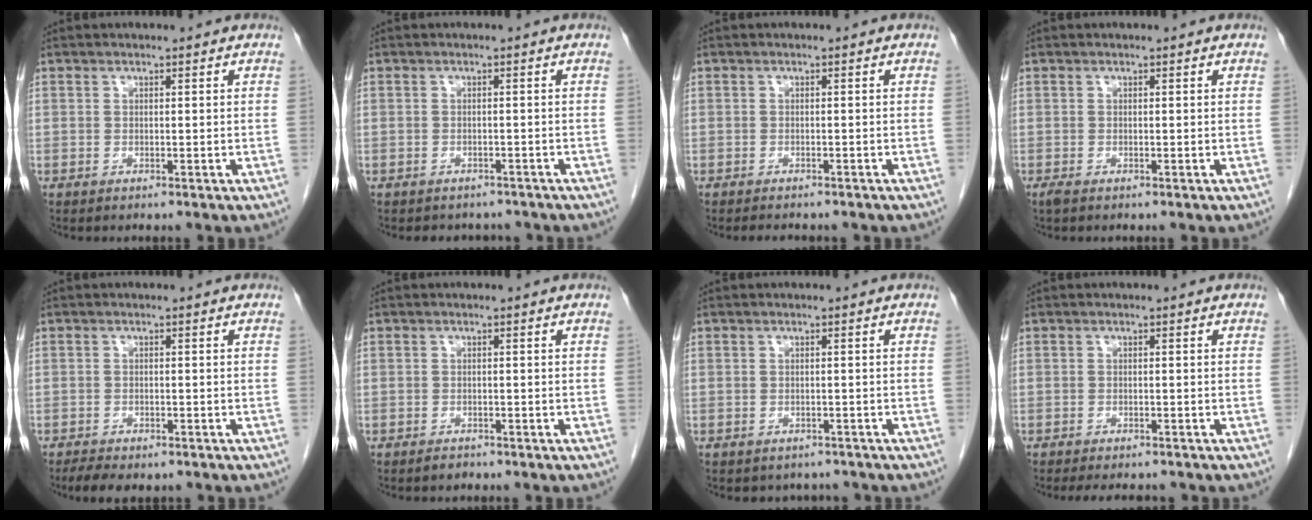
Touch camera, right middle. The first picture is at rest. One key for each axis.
{"total": 4.3, "fx": -3.8, "fy": 2.0, "fz": 0.4, "tx": -0.005, "ty": 0.007, "tz": -0.045}
{"total": 3.9, "fx": -3.4, "fy": 1.1, "fz": 1.5, "tx": -0.021, "ty": -0.004, "tz": -0.035}
{"total": 0.8, "fx": -0.6, "fy": 0.2, "fz": 0.5, "tx": -0.012, "ty": -0.003, "tz": -0.010}
{"total": 5.3, "fx": -4.2, "fy": 2.1, "fz": 2.5, "tx": -0.037, "ty": -0.007, "tz": -0.058}
{"total": 1.2, "fx": -1.0, "fy": 0.6, "fz": 0.2, "tx": -0.006, "ty": 0.001, "tz": -0.015}
{"total": 3.6, "fx": -3.1, "fy": 1.8, "fz": 0.2, "tx": 0.000, "ty": 0.009, "tz": -0.037}
{"total": 5.7, "fx": -5.0, "fy": 1.6, "fz": 2.2, "tx": -0.022, "ty": -0.004, "tz": -0.065}